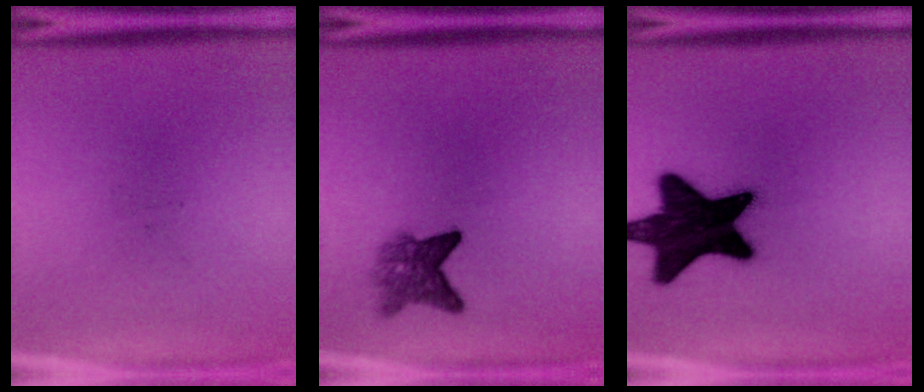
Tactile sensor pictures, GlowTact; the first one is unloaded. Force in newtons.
{"total": 4.1}
{"total": 18.8}